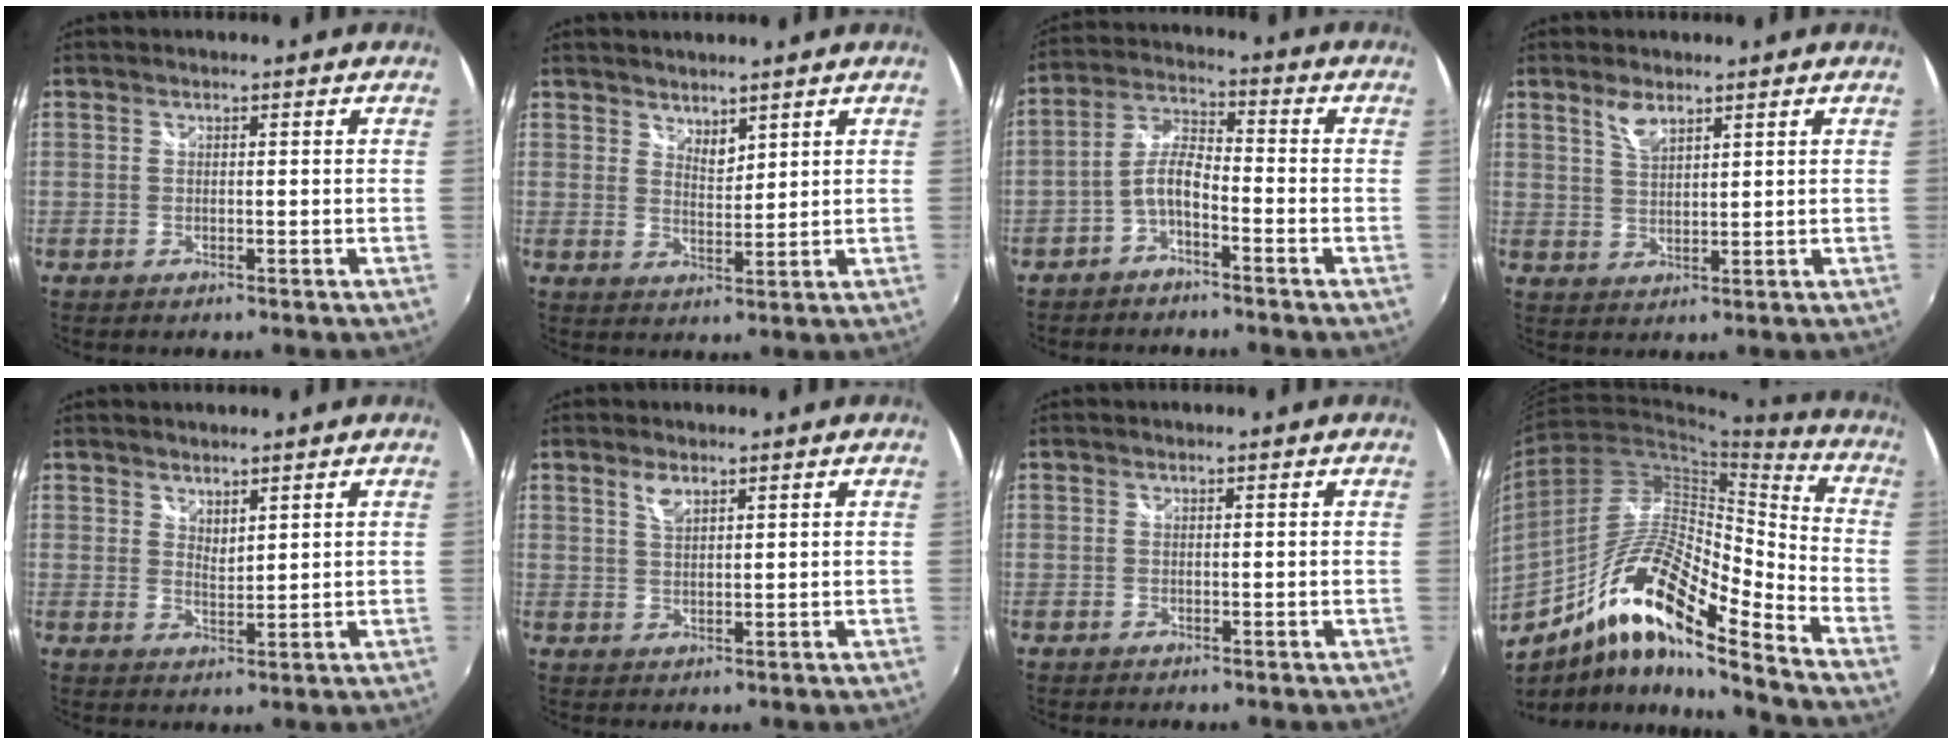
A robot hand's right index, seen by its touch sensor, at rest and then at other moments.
{"total": 3.2, "force": [2.9, 1.1, 1.0], "torque": [-0.013, -0.002, 0.050]}
{"total": 5.5, "force": [-3.1, 1.8, 4.1], "torque": [-0.100, 0.017, -0.063]}
{"total": 3.7, "force": [2.7, 1.2, 2.3], "torque": [-0.042, -0.001, 0.050]}
{"total": 2.6, "force": [2.2, 0.9, 1.1], "torque": [-0.016, -0.001, 0.039]}
{"total": 2.8, "force": [1.8, 1.1, 1.8], "torque": [-0.031, 0.001, 0.033]}
{"total": 0.0}
{"total": 18.1, "force": [-10.8, 3.4, 14.1], "torque": [-0.261, 0.001, -0.213]}